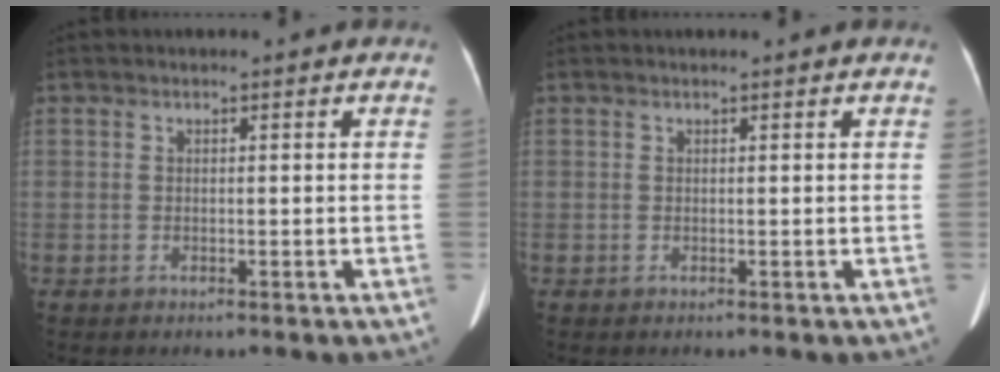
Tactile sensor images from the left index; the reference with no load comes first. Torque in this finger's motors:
{"motor_torque": [-0.16, -0.33, 0.06, 0.02]}